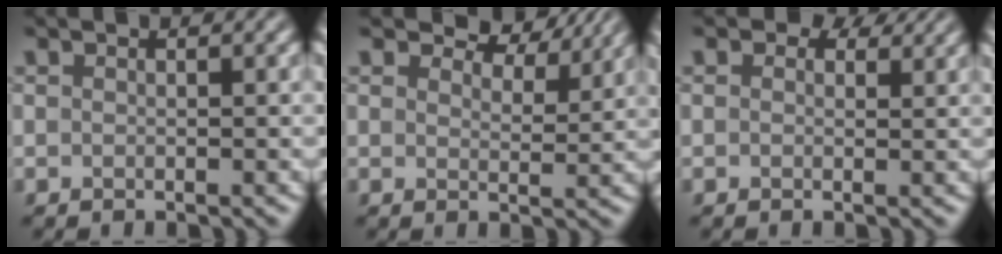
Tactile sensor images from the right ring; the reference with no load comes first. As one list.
[{"total": 4.7, "force": [4.0, 1.6, 1.9], "torque": [-0.037, 0.002, 0.050]}, {"total": 2.3, "force": [1.4, 1.3, 1.3], "torque": [-0.021, -0.003, 0.010]}]